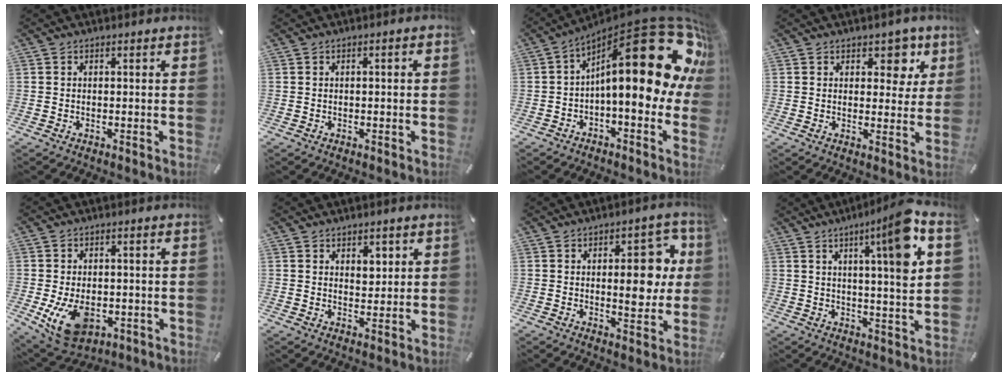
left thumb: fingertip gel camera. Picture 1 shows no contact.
{"total": 1.2, "force": [-0.2, 0.3, 1.1], "torque": [-0.018, 0.000, -0.004]}
{"total": 29.1, "force": [7.7, 10.2, 26.2], "torque": [-0.391, -0.072, 0.137]}
{"total": 6.9, "force": [3.6, 4.5, 3.8], "torque": [-0.024, -0.018, 0.054]}
{"total": 10.7, "force": [-2.7, 7.1, 7.5], "torque": [-0.132, -0.003, -0.045]}
{"total": 3.6, "force": [1.9, 2.7, 1.5], "torque": [-0.005, -0.008, 0.027]}
{"total": 13.7, "force": [1.9, 7.0, 11.6], "torque": [-0.138, -0.008, 0.027]}
{"total": 13.2, "force": [5.6, 1.5, 11.8], "torque": [-0.175, -0.026, 0.079]}